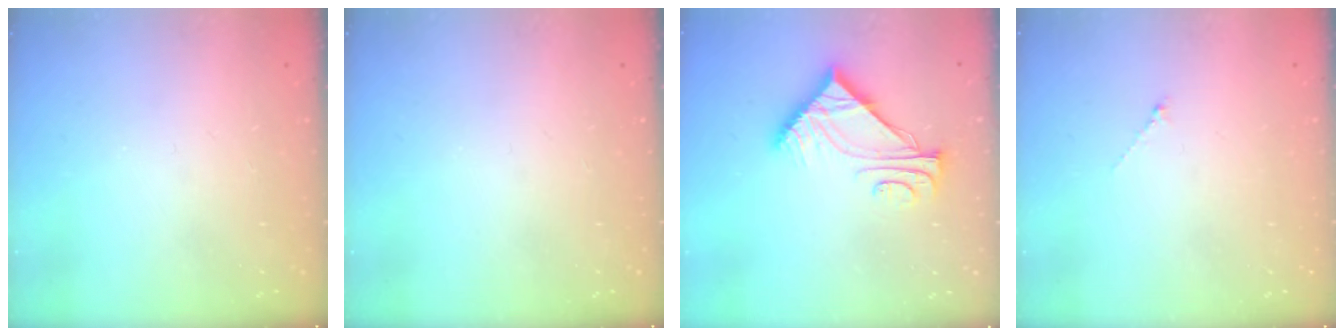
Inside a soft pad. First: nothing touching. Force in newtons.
{"total": 0.0}
{"total": 9.1, "press": 9.0, "slide": 0.9}
{"total": 0.6, "press": 0.5, "slide": 0.3}